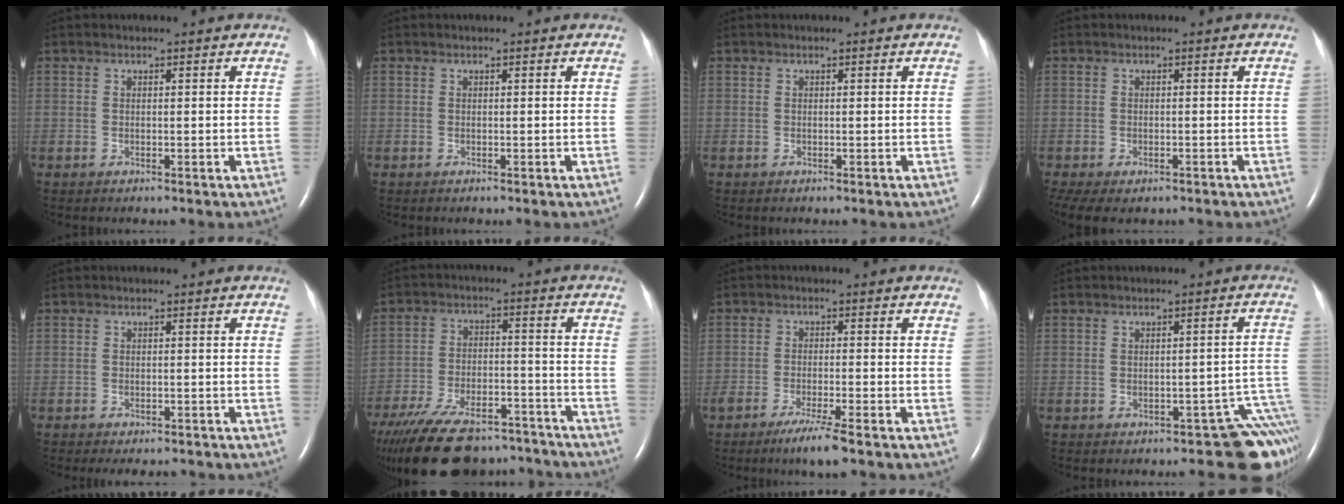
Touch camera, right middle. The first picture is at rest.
{"total": 0.0}
{"total": 0.0}
{"total": 8.4, "force": [-5.5, 4.5, 4.4], "torque": [-0.105, -0.010, -0.075]}
{"total": 6.2, "force": [-5.4, 2.0, 2.4], "torque": [-0.029, -0.005, -0.063]}
{"total": 23.9, "force": [-19.7, 8.3, 10.7], "torque": [-0.225, -0.024, -0.292]}
{"total": 5.2, "force": [-3.6, -0.2, 3.7], "torque": [-0.072, -0.014, -0.066]}
{"total": 5.8, "force": [-4.8, 1.8, 2.7], "torque": [-0.001, 0.037, -0.053]}